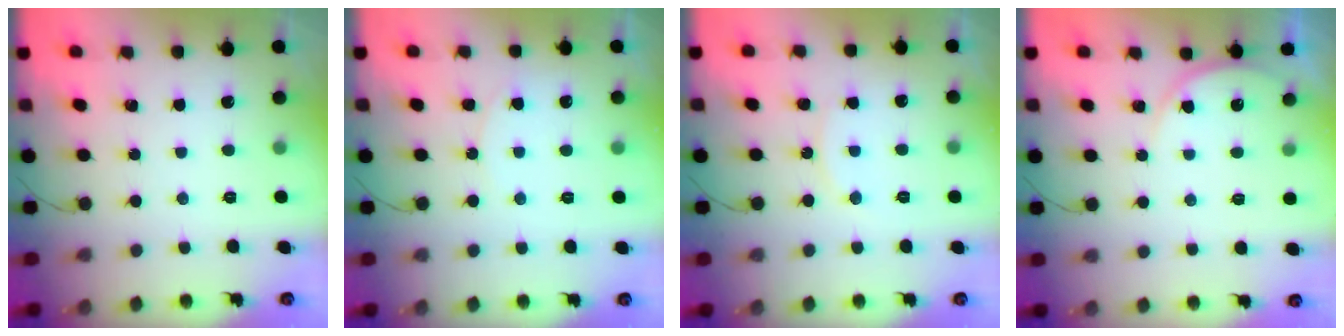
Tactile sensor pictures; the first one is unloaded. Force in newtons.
{"total": 4.2, "press": 4.2, "slide": 0.4}
{"total": 6.5, "press": 6.5, "slide": 0.2}
{"total": 4.7, "press": 4.6, "slide": 0.6}